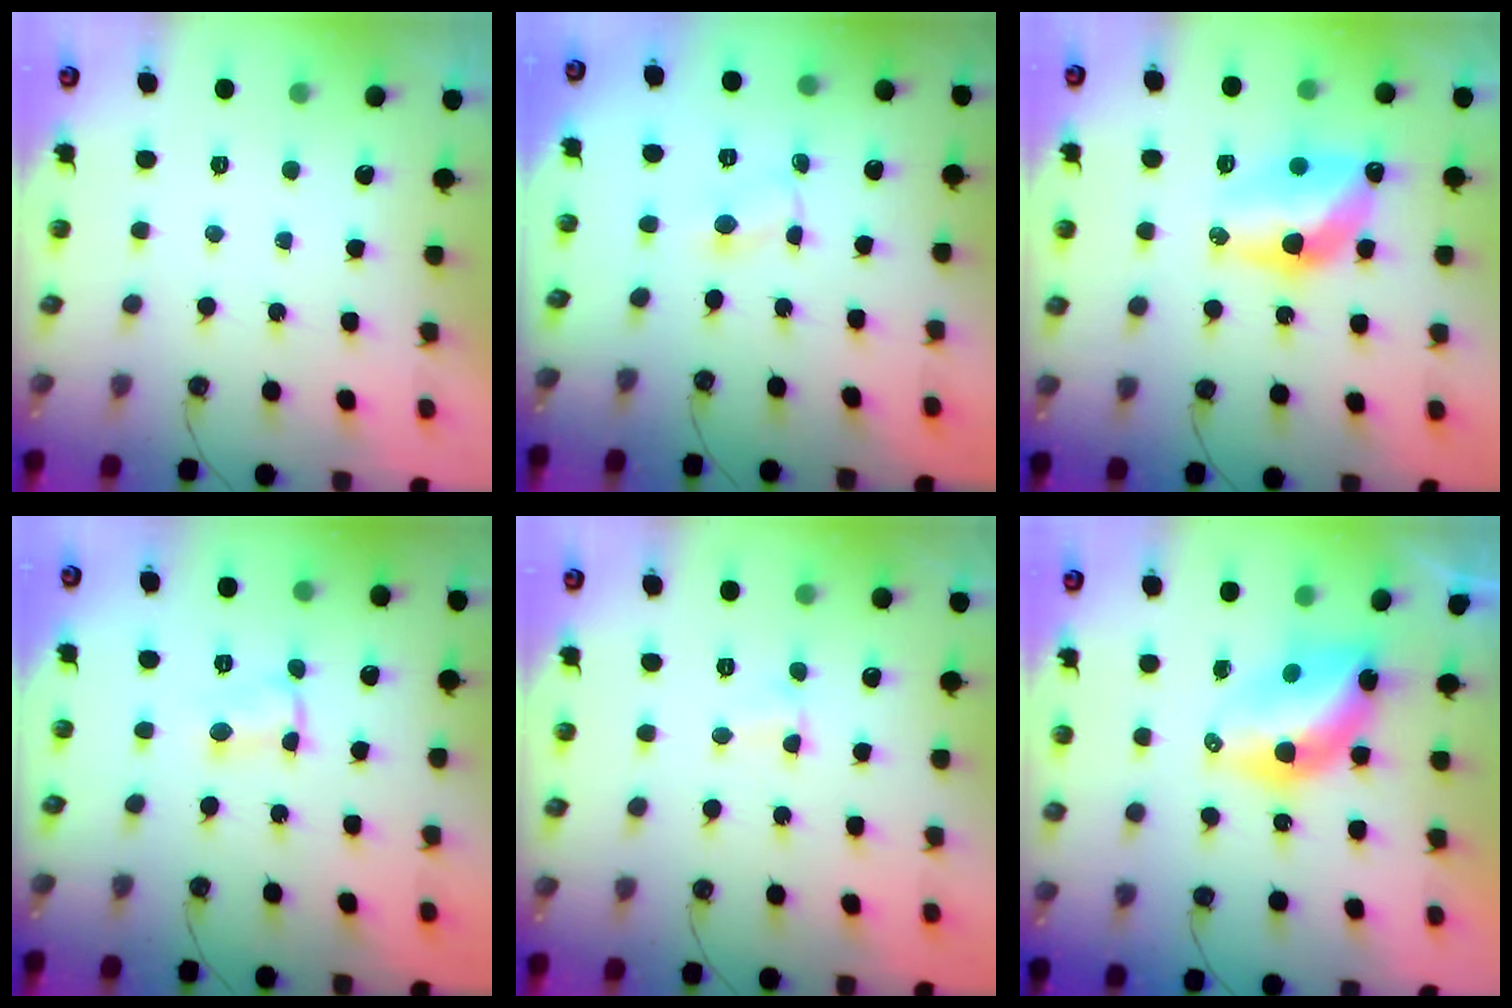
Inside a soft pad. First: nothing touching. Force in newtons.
{"total": 0.7, "press": 0.7, "slide": 0.1}
{"total": 11.7, "press": 11.6, "slide": 0.8}
{"total": 1.3, "press": 1.3, "slide": 0.5}
{"total": 1.4, "press": 1.4, "slide": 0.4}
{"total": 8.5, "press": 8.5, "slide": 0.7}